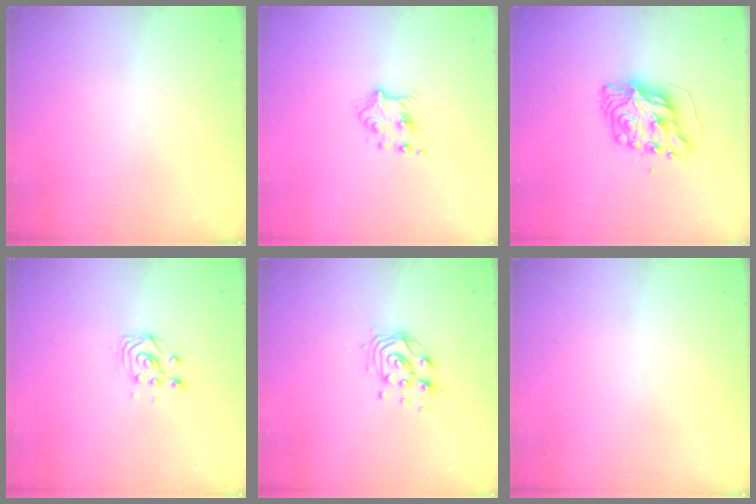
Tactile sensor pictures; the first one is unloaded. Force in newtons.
{"total": 5.5, "press": 5.4, "slide": 1.0}
{"total": 9.1, "press": 9.0, "slide": 0.6}
{"total": 2.9, "press": 2.9, "slide": 0.4}
{"total": 9.4, "press": 9.2, "slide": 1.9}
{"total": 0.0}